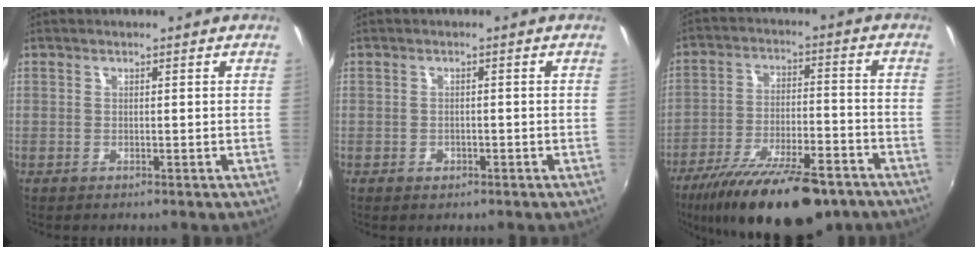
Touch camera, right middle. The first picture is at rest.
{"total": 1.6, "force": [-0.9, 1.3, 0.5], "torque": [-0.010, -0.003, -0.012]}
{"total": 21.8, "force": [-16.0, 7.0, 13.0], "torque": [-0.235, -0.035, -0.240]}